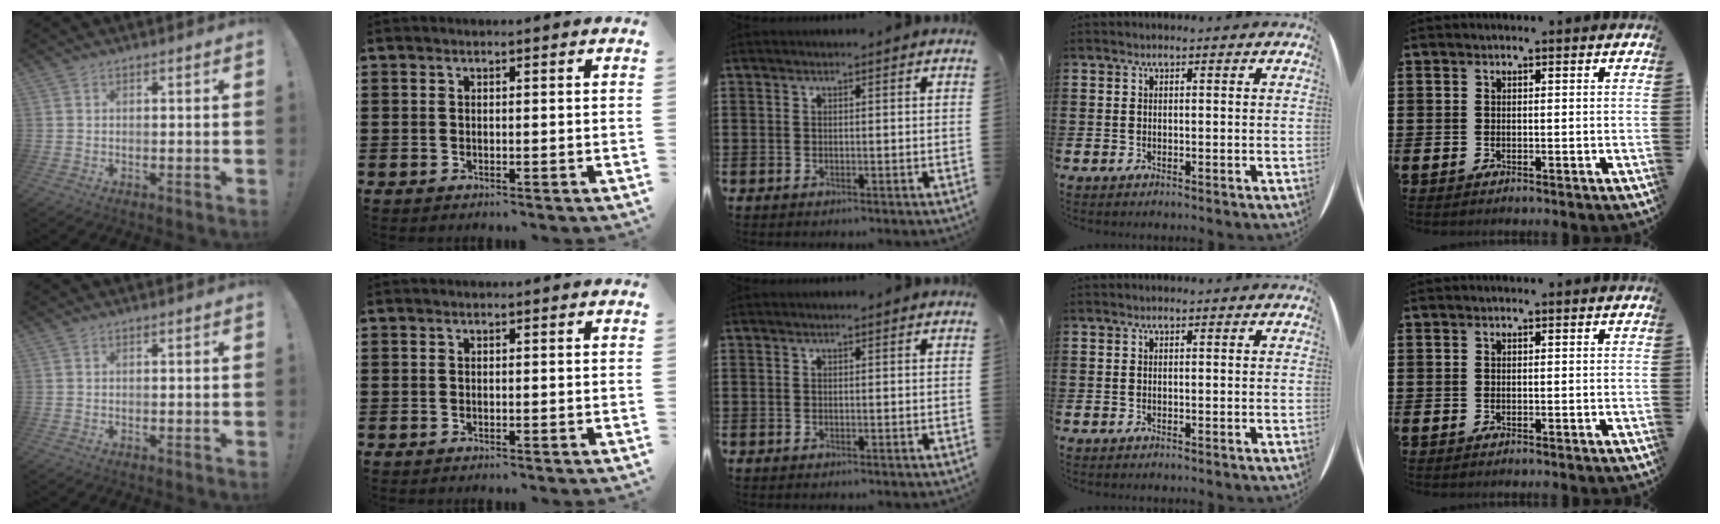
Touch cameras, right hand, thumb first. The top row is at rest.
{}